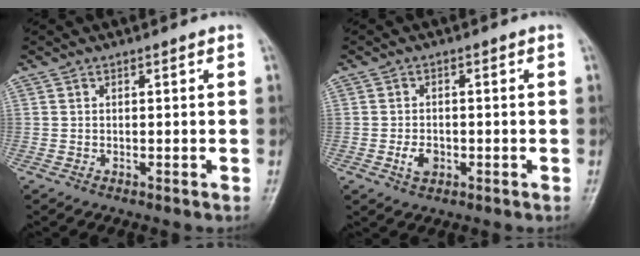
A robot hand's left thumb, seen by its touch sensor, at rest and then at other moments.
{"total": 3.3, "force": [-1.1, 2.3, 2.1], "torque": [-0.031, 0.002, -0.018]}